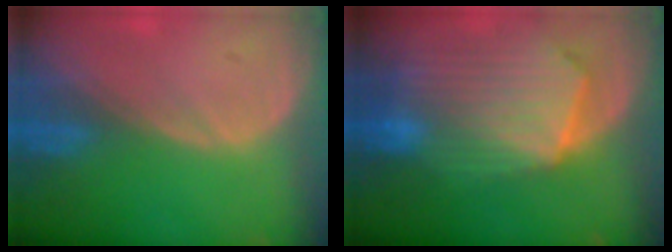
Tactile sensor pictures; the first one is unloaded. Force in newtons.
{"total": 10.8, "press": 9.5, "slide": 5.2}